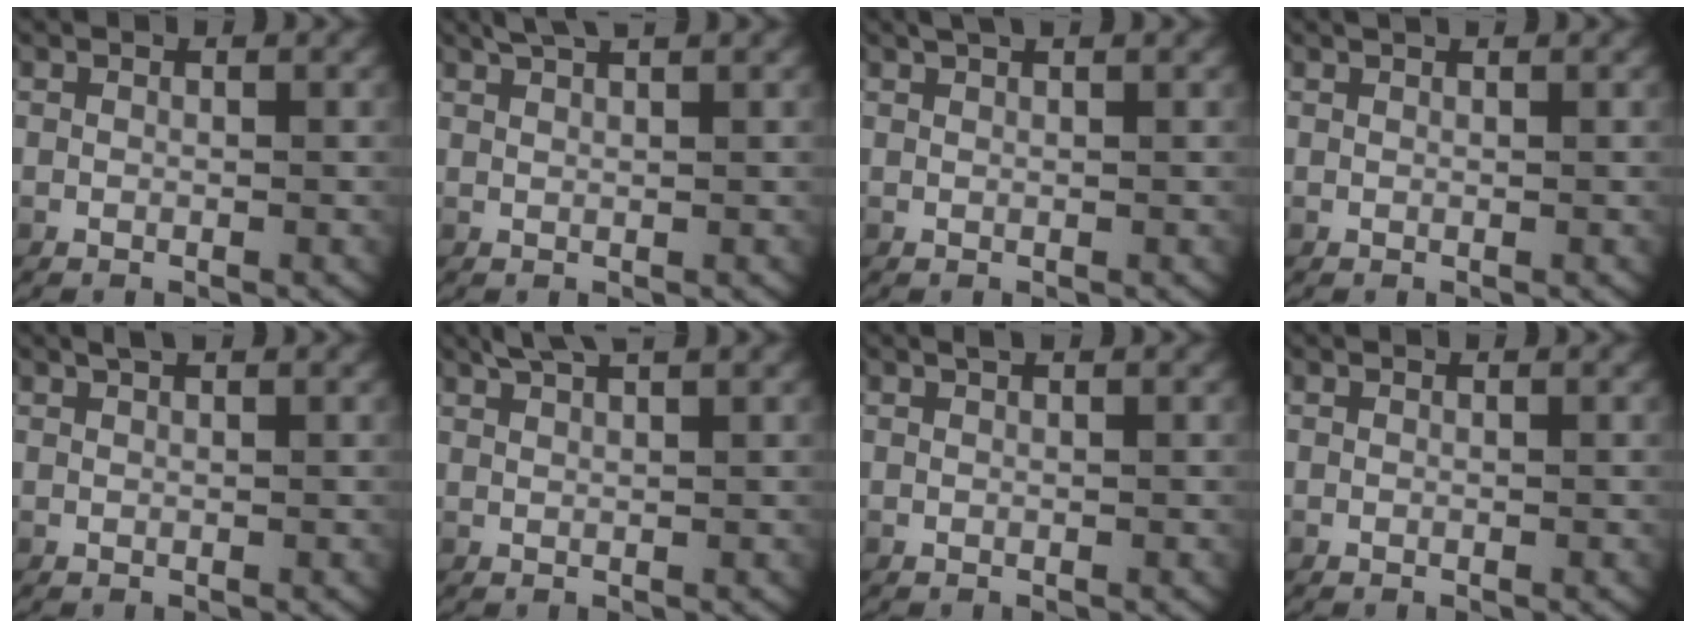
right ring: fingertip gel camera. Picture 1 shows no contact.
{"total": 2.7, "force": [2.3, 0.3, 1.3], "torque": [-0.026, 0.007, 0.039]}
{"total": 1.5, "force": [1.3, 0.1, 0.8], "torque": [-0.012, 0.005, 0.020]}
{"total": 0.8, "force": [0.7, -0.1, 0.3], "torque": [-0.004, 0.000, 0.012]}
{"total": 1.2, "force": [1.0, 0.1, 0.6], "torque": [-0.013, 0.004, 0.017]}
{"total": 3.2, "force": [2.8, 0.3, 1.5], "torque": [-0.030, 0.008, 0.048]}
{"total": 0.8, "force": [0.6, 0.1, 0.5], "torque": [-0.008, 0.003, 0.010]}
{"total": 0.0}